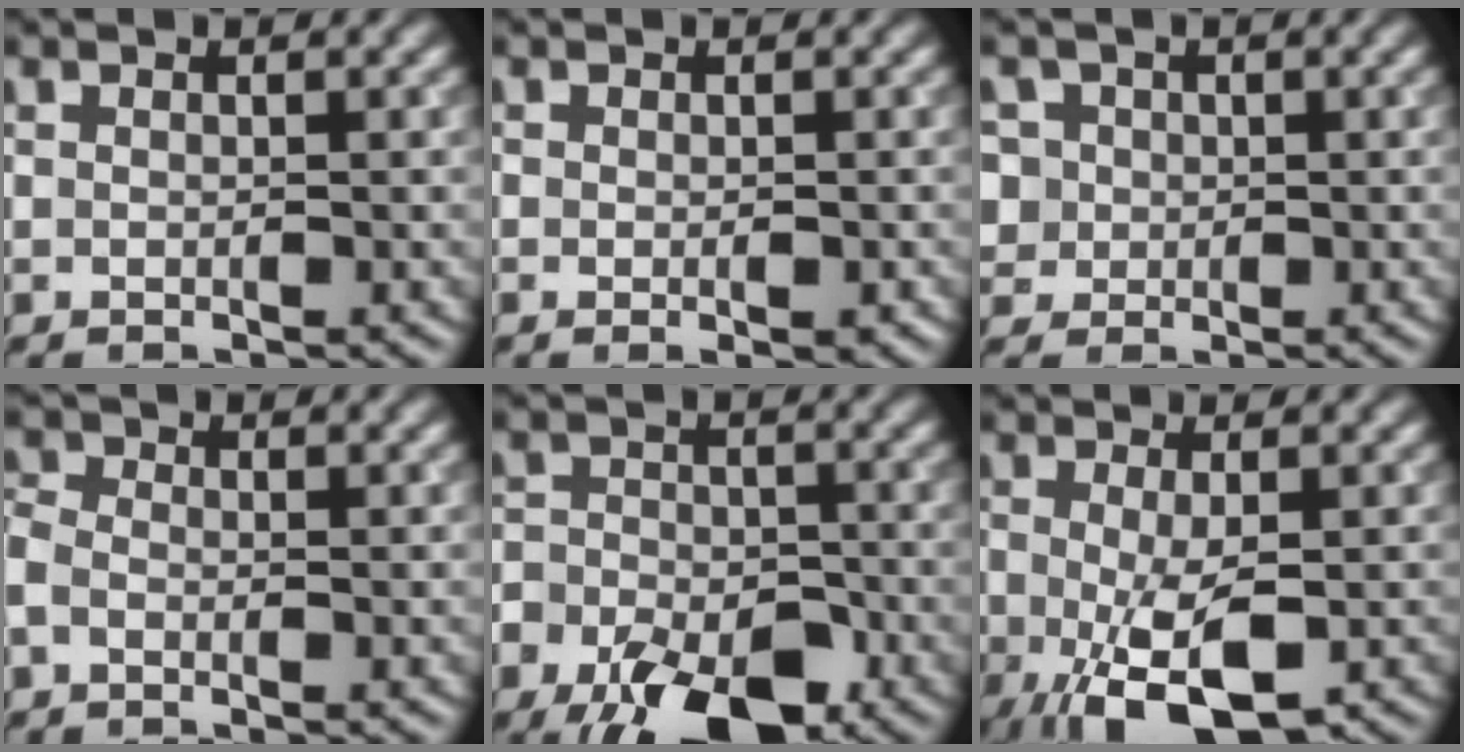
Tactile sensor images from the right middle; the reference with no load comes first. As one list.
[{"total": 1.5, "force": [-0.5, 0.6, 1.3], "torque": [-0.018, -0.006, -0.004]}, {"total": 5.2, "force": [1.6, 4.6, 1.8], "torque": [-0.037, 0.027, 0.011]}, {"total": 2.2, "force": [-0.8, 1.5, 1.3], "torque": [-0.036, 0.003, -0.028]}, {"total": 10.3, "force": [-6.2, 5.8, 5.8], "torque": [-0.106, -0.033, -0.099]}, {"total": 6.8, "force": [-1.8, 3.5, 5.5], "torque": [-0.121, -0.026, -0.020]}]